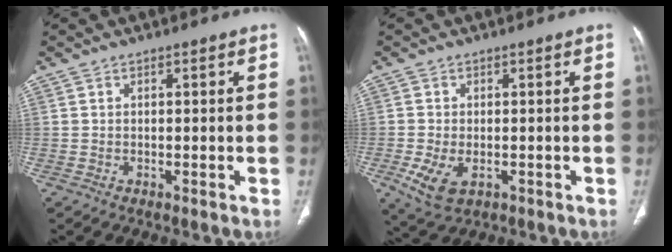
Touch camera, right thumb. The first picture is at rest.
{"total": 6.3, "force": [-2.0, 3.8, 4.7], "torque": [-0.093, -0.007, -0.025]}